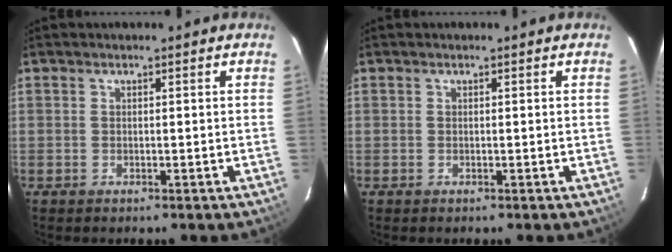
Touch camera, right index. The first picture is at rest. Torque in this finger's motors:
{"motor_torque": [0.00, 0.00, 0.00, 0.00]}